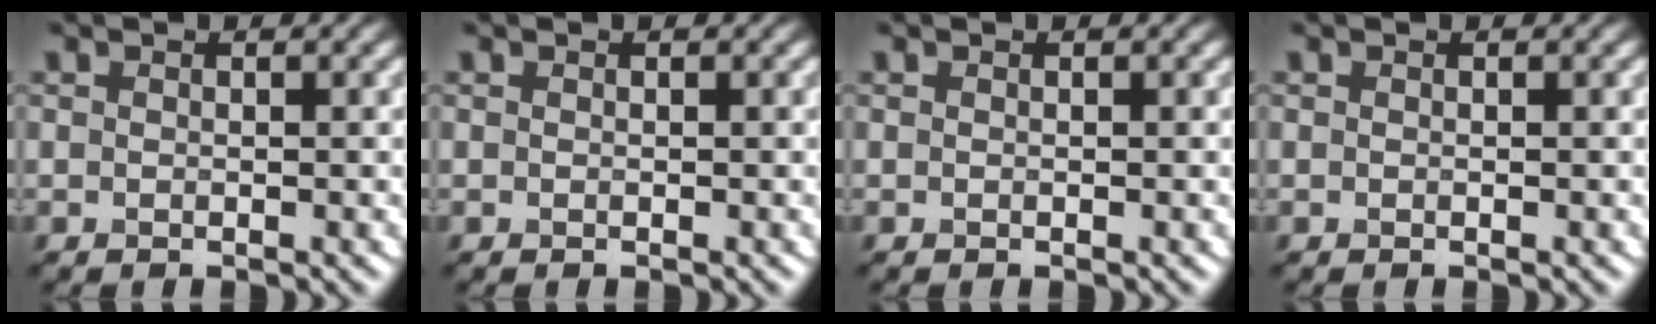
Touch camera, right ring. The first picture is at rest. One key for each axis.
{"total": 0.0}
{"total": 0.0}
{"total": 0.0}